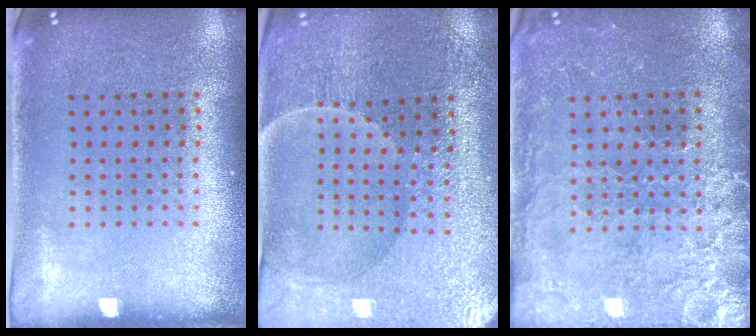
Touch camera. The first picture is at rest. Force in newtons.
{"total": 3.6, "press": 3.6, "slide": 0.2}
{"total": 3.3, "press": 3.1, "slide": 0.9}